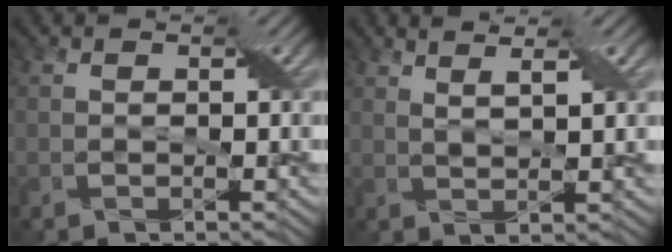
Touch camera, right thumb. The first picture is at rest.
{"total": 3.5, "force": [2.2, 0.4, 2.7], "torque": [-0.039, 0.002, 0.036]}